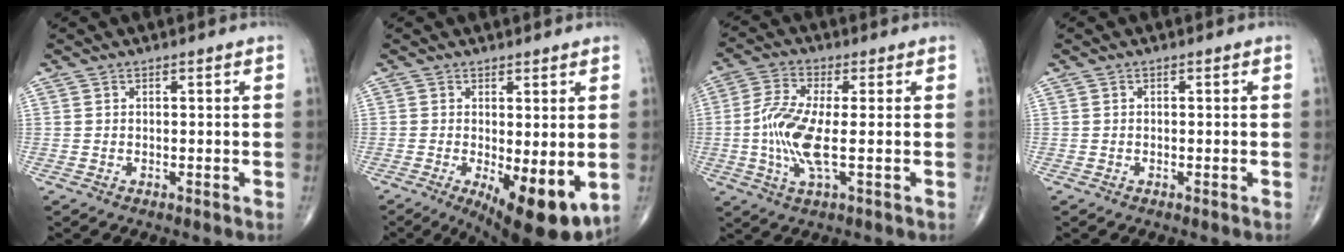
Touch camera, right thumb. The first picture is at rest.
{"total": 11.6, "force": [-2.9, 4.0, 10.5], "torque": [-0.145, -0.025, -0.030]}
{"total": 9.9, "force": [-1.0, 2.7, 9.5], "torque": [-0.221, -0.001, -0.026]}
{"total": 0.0}